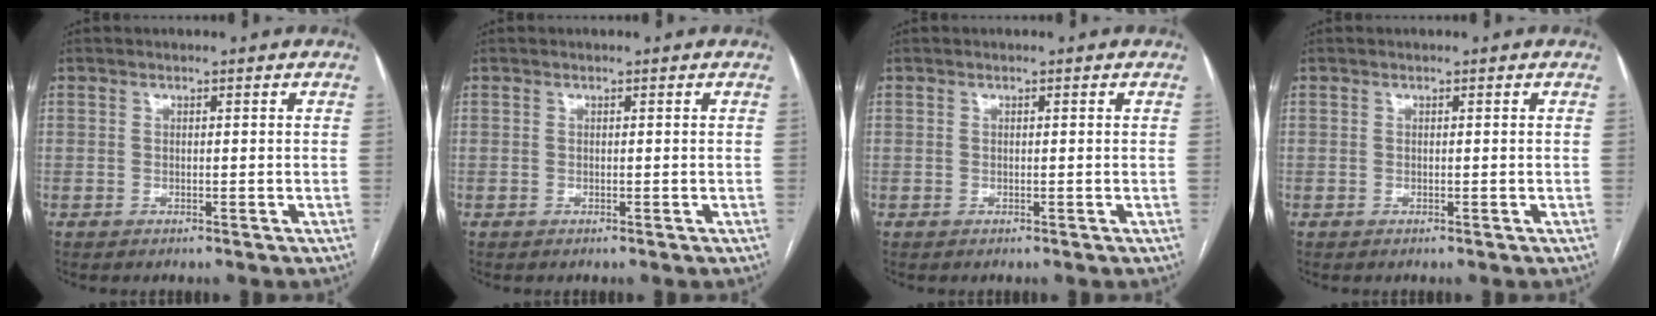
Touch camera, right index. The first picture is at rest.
{"total": 0.0}
{"total": 0.0}
{"total": 0.0}